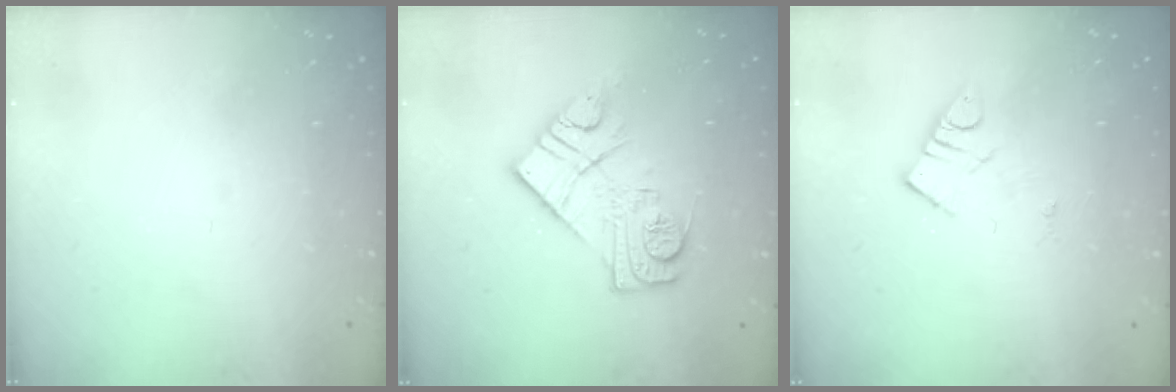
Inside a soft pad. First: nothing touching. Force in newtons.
{"total": 12.9, "press": 12.8, "slide": 0.9}
{"total": 3.8, "press": 3.7, "slide": 0.4}